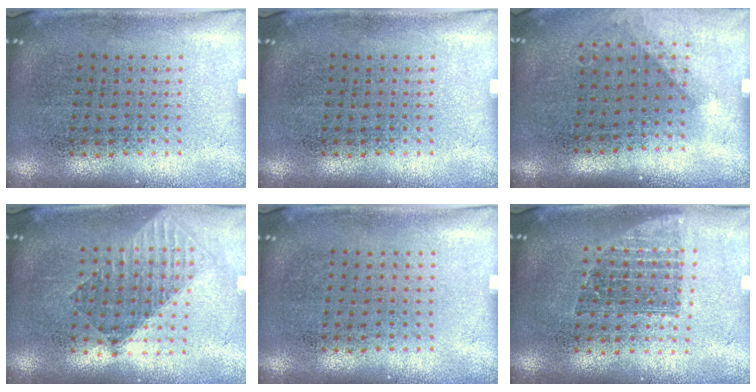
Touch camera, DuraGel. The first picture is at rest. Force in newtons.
{"total": 0.0}
{"total": 1.0, "press": 0.7, "slide": 0.7}
{"total": 1.5, "press": 1.3, "slide": 0.8}
{"total": 0.0}
{"total": 1.4, "press": 1.1, "slide": 0.8}